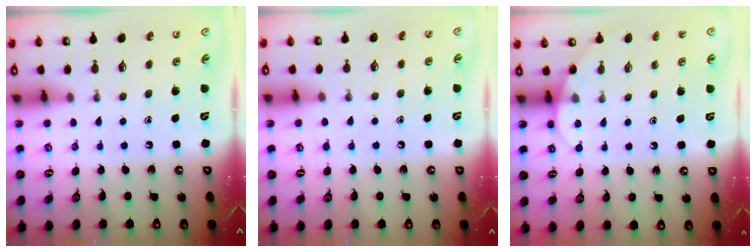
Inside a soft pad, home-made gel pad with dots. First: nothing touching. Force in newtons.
{"total": 5.2, "press": 5.1, "slide": 0.7}
{"total": 4.0, "press": 4.0, "slide": 0.3}